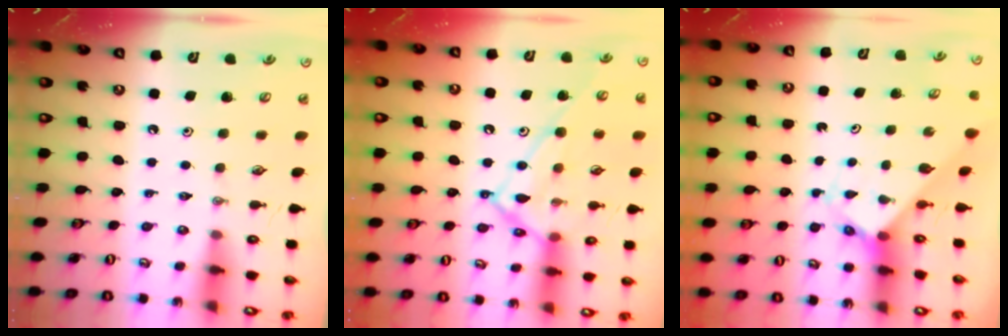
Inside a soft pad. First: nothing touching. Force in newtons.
{"total": 16.5, "press": 16.4, "slide": 1.0}
{"total": 2.7, "press": 2.7, "slide": 0.2}